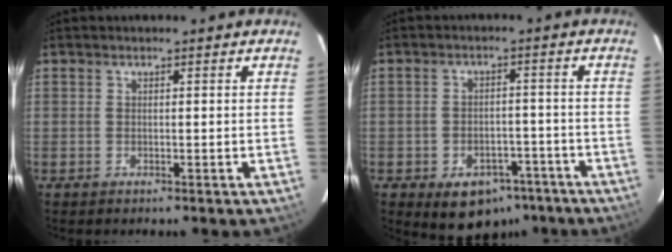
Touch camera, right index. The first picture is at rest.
{"total": 10.0, "force": [-6.2, 6.8, 4.1], "torque": [-0.076, 0.024, -0.060]}